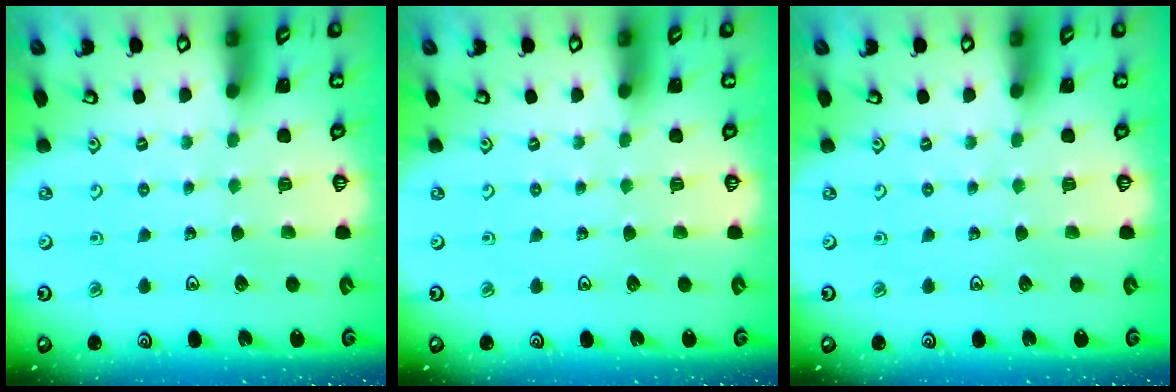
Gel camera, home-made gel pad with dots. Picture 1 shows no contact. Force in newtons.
{"total": 0.0}
{"total": 0.0}